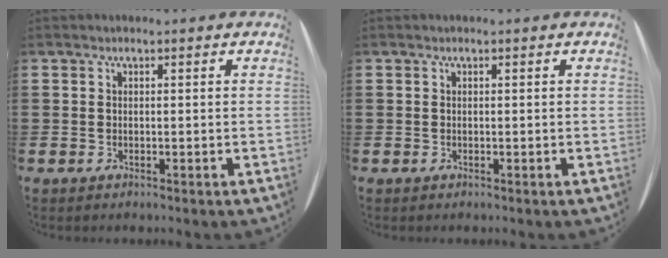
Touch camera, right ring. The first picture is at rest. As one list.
[{"total": 0.0}]